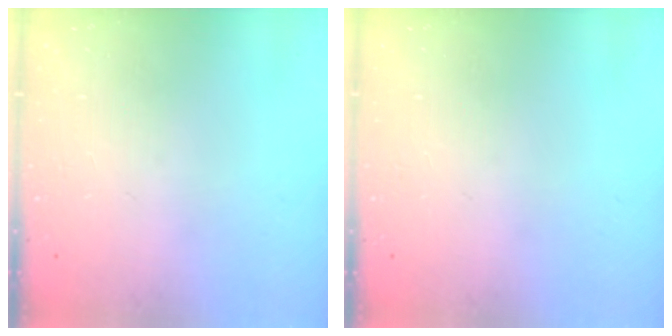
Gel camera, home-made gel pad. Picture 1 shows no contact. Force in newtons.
{"total": 0.0}